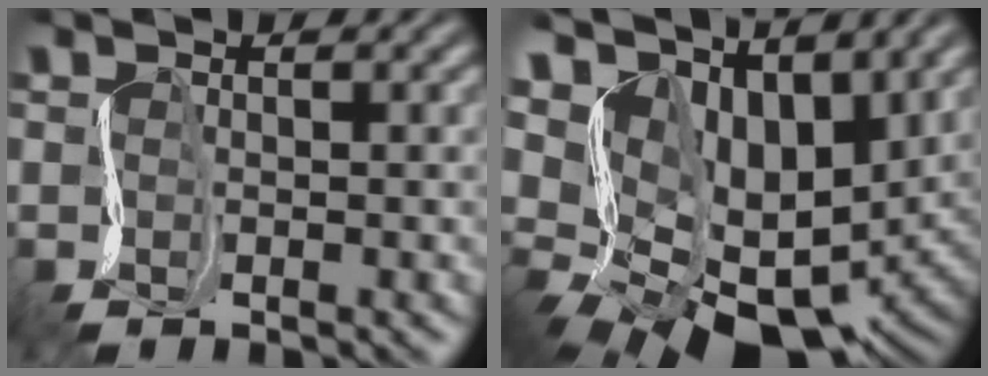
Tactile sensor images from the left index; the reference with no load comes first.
{"total": 10.3, "force": [4.3, 7.0, 6.2], "torque": [-0.115, -0.014, 0.091]}